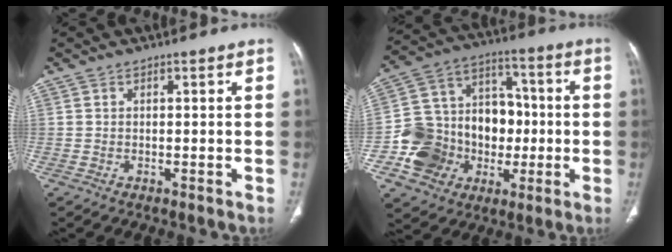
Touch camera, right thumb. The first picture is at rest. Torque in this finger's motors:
{"motor_torque": [1.92, 1.28, 1.41, -0.47, 0.11]}